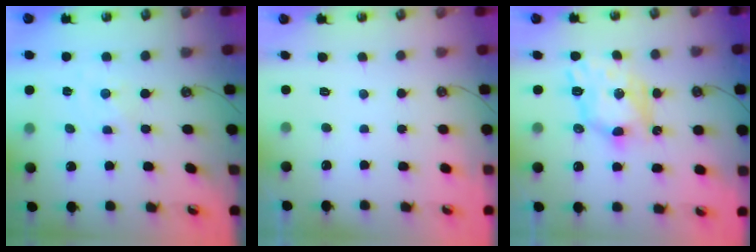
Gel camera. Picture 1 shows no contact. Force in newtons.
{"total": 0.0}
{"total": 9.6, "press": 9.5, "slide": 0.9}